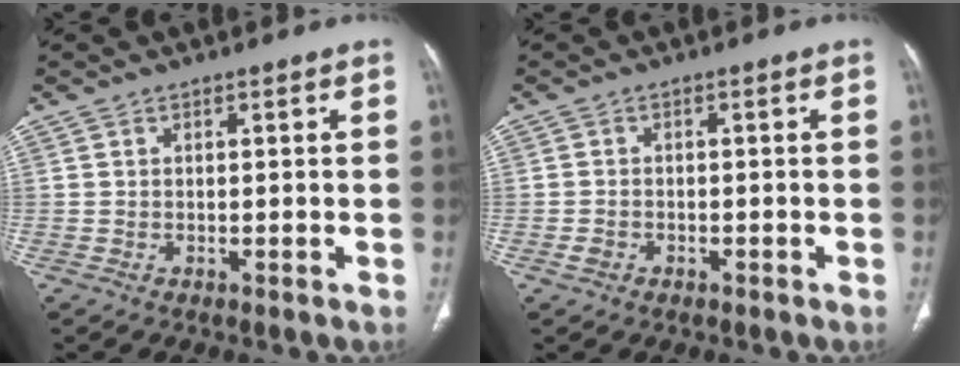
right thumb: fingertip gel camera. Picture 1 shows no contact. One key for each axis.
{"total": 1.8, "fx": -0.8, "fy": 1.3, "fz": 0.8, "tx": -0.017, "ty": 0.008, "tz": -0.013}